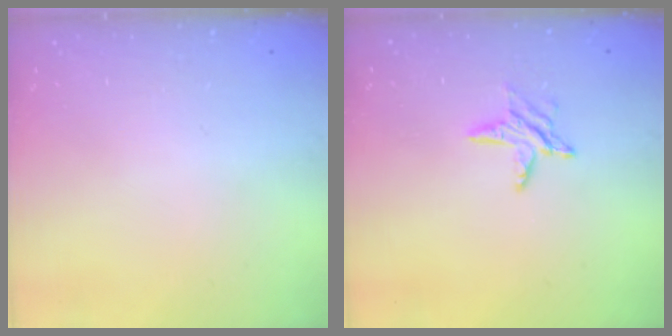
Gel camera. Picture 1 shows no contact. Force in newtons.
{"total": 6.4, "press": 6.4, "slide": 0.5}